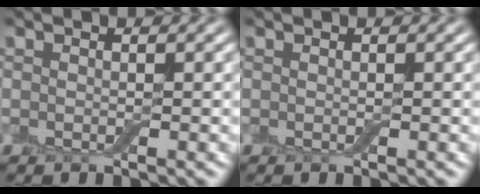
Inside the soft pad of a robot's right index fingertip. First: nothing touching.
{"total": 0.0}